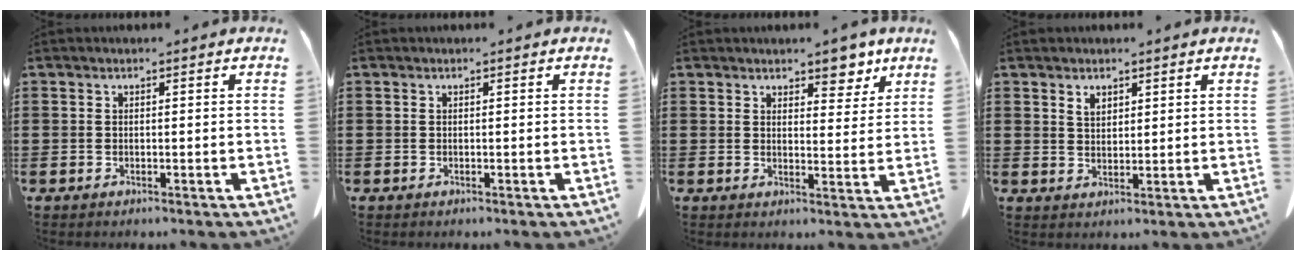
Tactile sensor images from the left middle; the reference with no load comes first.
{"total": 0.0}
{"total": 5.2, "force": [4.4, 2.1, 1.6], "torque": [-0.021, -0.018, 0.077]}
{"total": 2.1, "force": [1.6, 1.1, 0.9], "torque": [-0.022, 0.001, 0.031]}